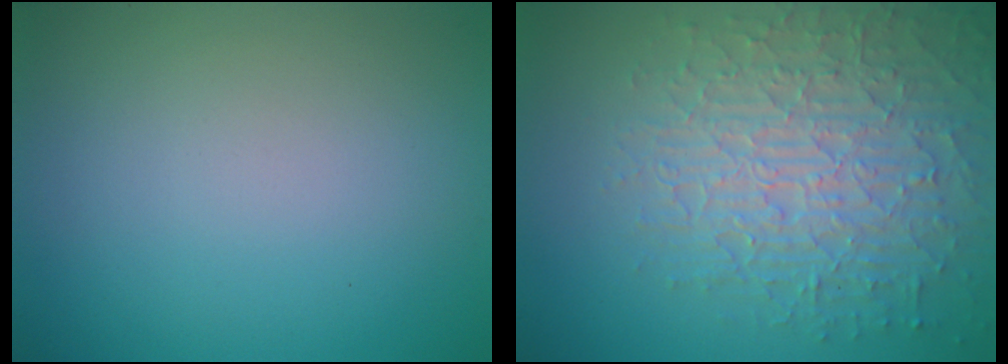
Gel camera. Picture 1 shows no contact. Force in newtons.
{"total": 7.5, "press": 5.4, "slide": 5.1}